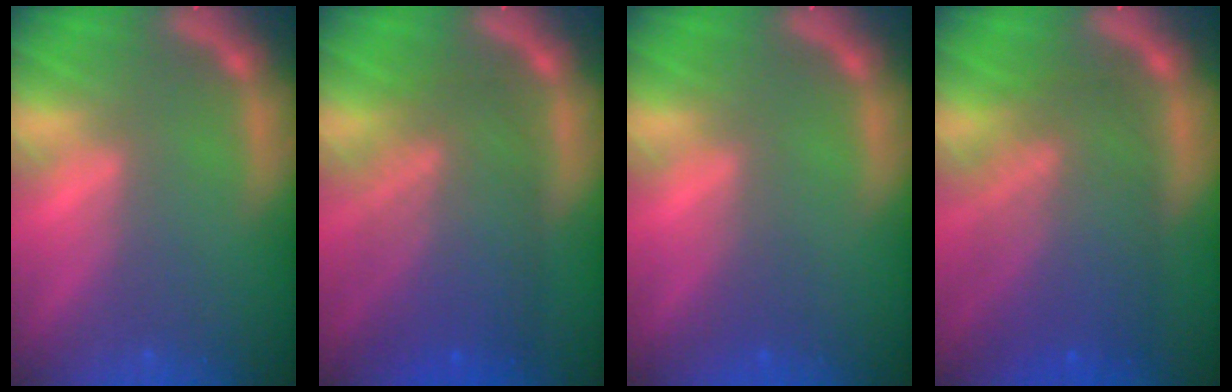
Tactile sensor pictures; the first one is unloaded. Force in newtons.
{"total": 8.6}
{"total": 1.0}
{"total": 9.1}